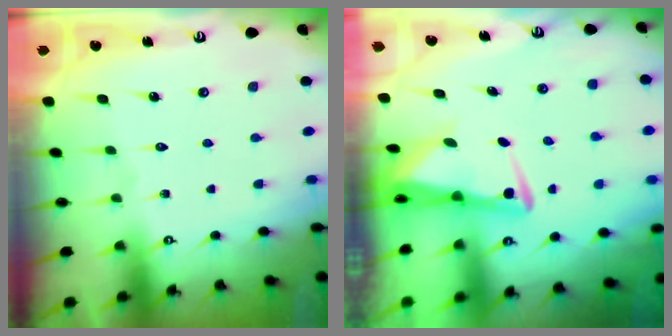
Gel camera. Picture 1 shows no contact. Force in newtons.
{"total": 4.8, "press": 4.8, "slide": 0.8}